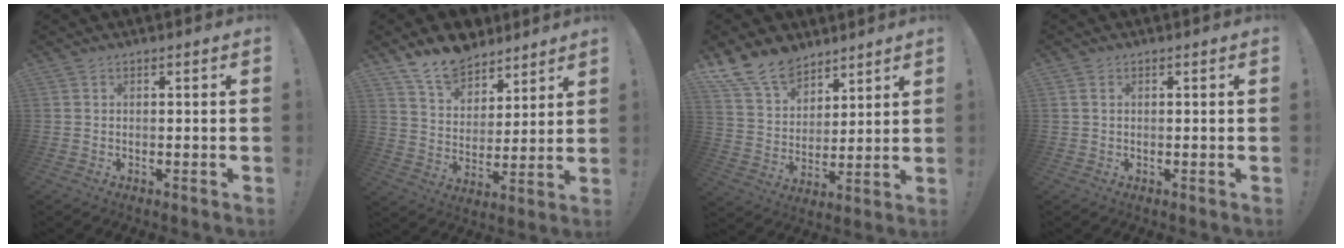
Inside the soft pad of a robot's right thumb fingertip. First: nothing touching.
{"total": 12.7, "force": [10.5, 6.3, 3.4], "torque": [-0.072, -0.076, 0.200]}
{"total": 13.9, "force": [10.8, 7.9, 4.1], "torque": [-0.086, -0.075, 0.207]}
{"total": 1.1, "force": [0.4, 0.8, 0.5], "torque": [-0.015, 0.004, 0.009]}